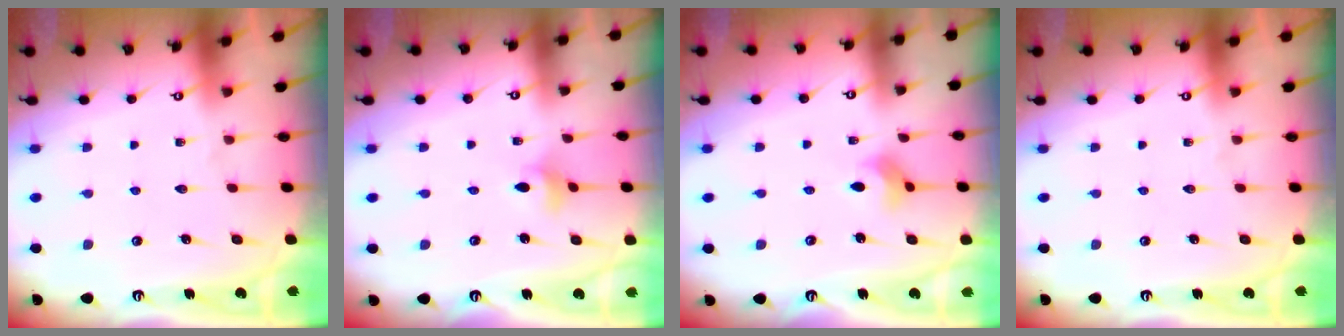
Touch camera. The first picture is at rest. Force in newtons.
{"total": 2.4, "press": 2.4, "slide": 0.4}
{"total": 3.0, "press": 3.0, "slide": 0.6}
{"total": 0.0}